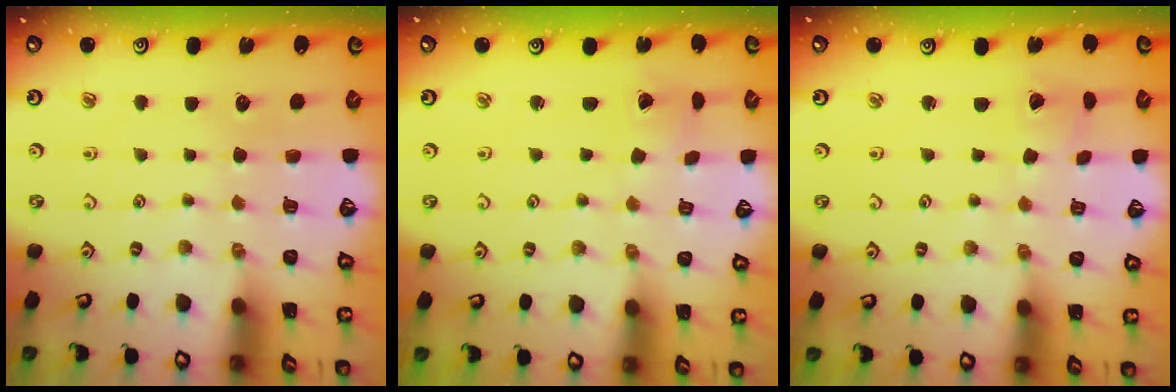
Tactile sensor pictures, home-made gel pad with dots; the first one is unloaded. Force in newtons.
{"total": 1.7, "press": 1.7, "slide": 0.1}
{"total": 1.9, "press": 1.8, "slide": 0.3}